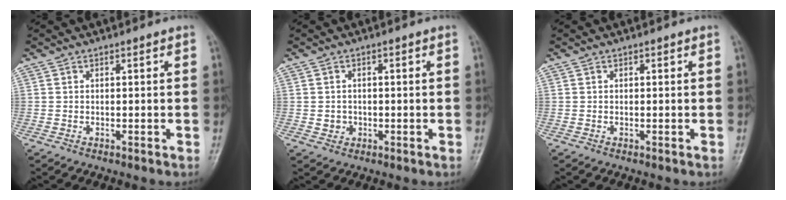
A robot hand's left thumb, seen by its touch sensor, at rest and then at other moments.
{"total": 2.2, "force": [-0.4, 2.1, 0.7], "torque": [0.001, 0.006, -0.004]}
{"total": 0.0}